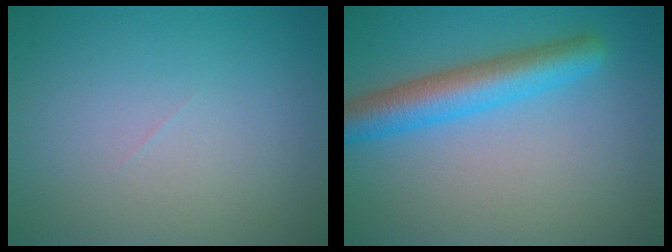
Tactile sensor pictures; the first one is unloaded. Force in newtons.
{"total": 5.1, "press": 5.1, "slide": 0.2}